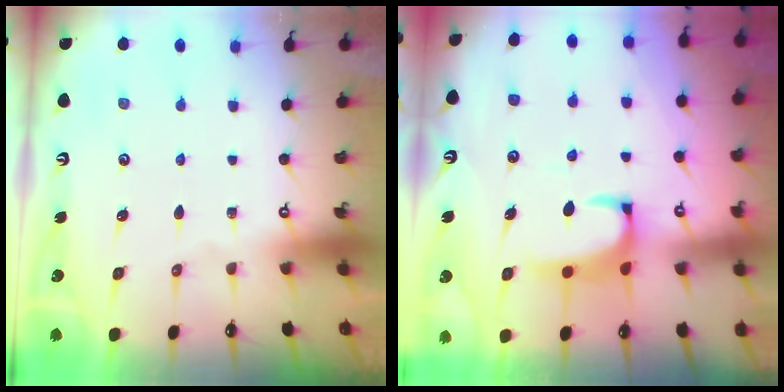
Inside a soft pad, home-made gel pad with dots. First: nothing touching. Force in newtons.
{"total": 2.2, "press": 2.0, "slide": 0.9}